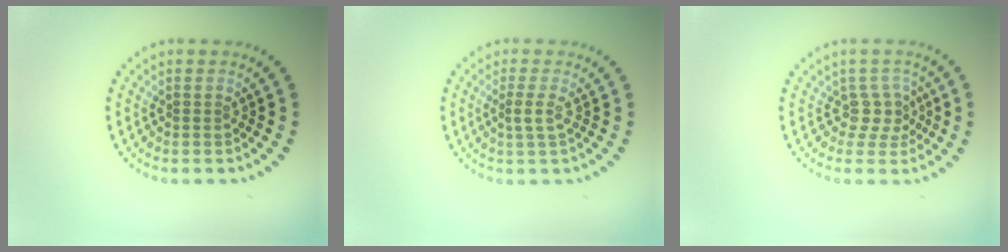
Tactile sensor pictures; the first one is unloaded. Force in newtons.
{"total": 1.5, "press": 1.2, "slide": 0.9}
{"total": 2.1, "press": 1.6, "slide": 1.4}